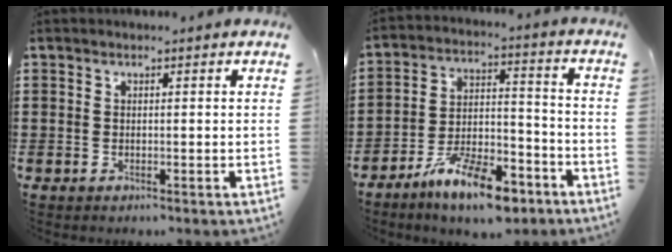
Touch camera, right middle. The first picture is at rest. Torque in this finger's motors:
{"motor_torque": [1.41, -0.73, 0.77, 0.20]}